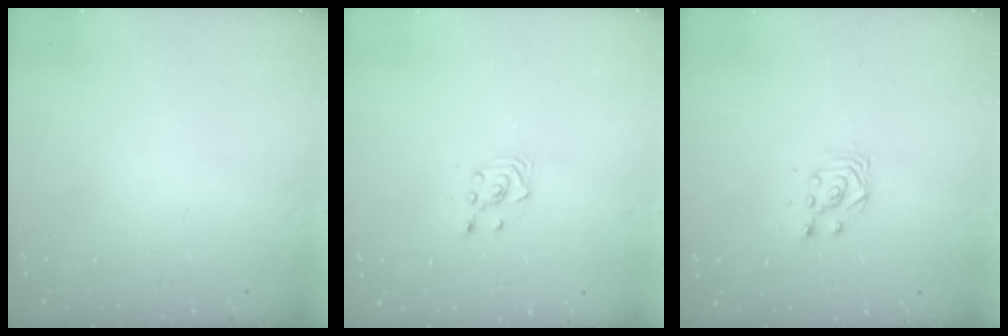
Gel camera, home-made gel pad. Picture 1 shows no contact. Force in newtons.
{"total": 3.5, "press": 3.2, "slide": 1.5}
{"total": 3.0, "press": 2.9, "slide": 0.3}